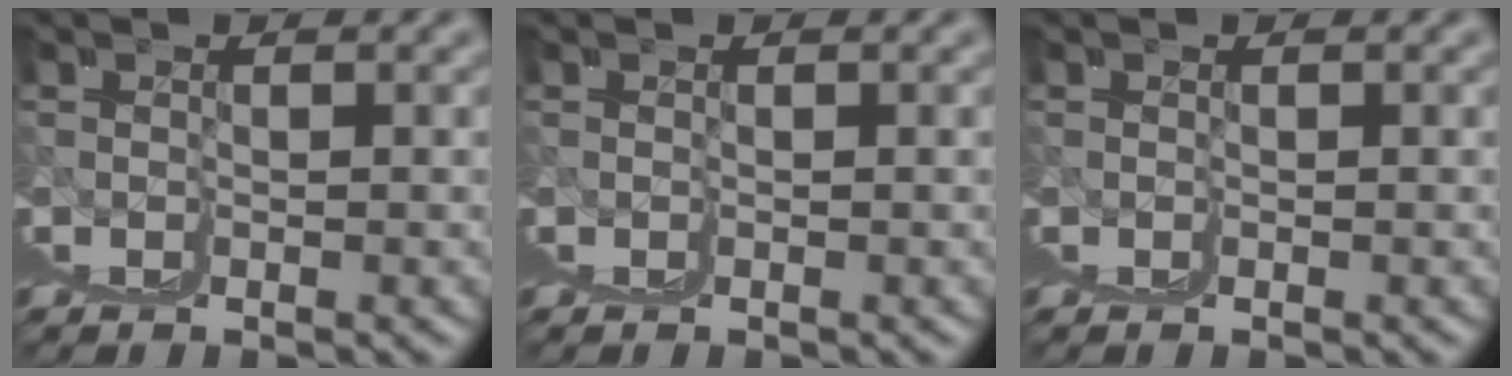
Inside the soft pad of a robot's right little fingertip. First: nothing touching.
{"total": 0.0}
{"total": 0.0}